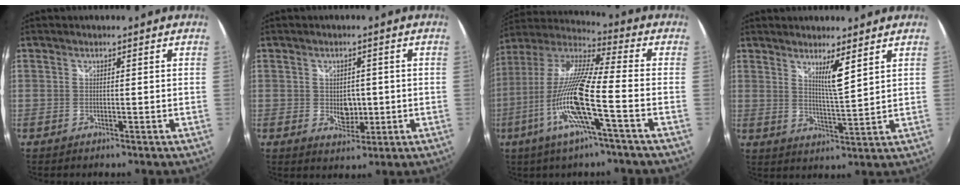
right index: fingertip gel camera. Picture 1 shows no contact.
{"total": 4.4, "force": [-0.4, 3.3, 2.9], "torque": [-0.042, -0.005, -0.003]}
{"total": 17.1, "force": [-6.3, 1.1, 15.9], "torque": [-0.298, -0.024, -0.126]}
{"total": 5.2, "force": [3.3, 0.1, 4.1], "torque": [-0.065, -0.010, 0.051]}